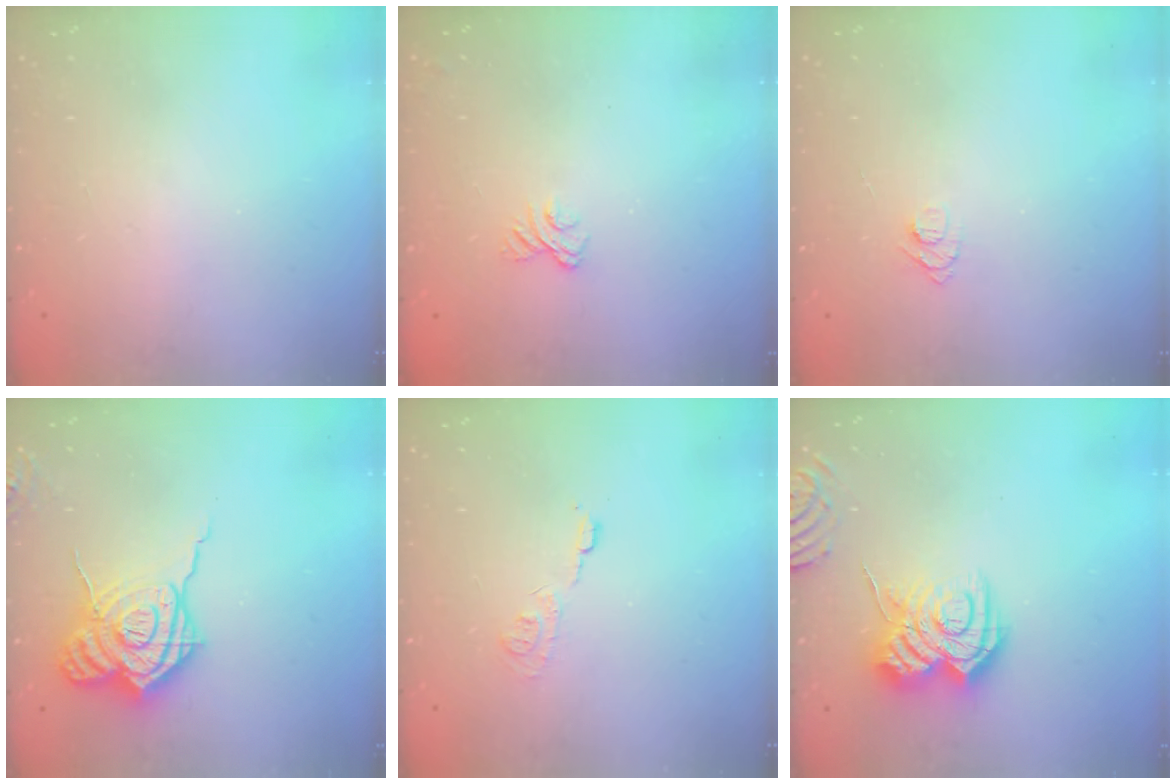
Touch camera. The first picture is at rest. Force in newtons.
{"total": 2.3, "press": 2.0, "slide": 1.2}
{"total": 5.2, "press": 5.1, "slide": 0.6}
{"total": 19.2, "press": 19.1, "slide": 2.4}
{"total": 5.7, "press": 5.6, "slide": 0.5}
{"total": 13.6, "press": 13.5, "slide": 1.2}